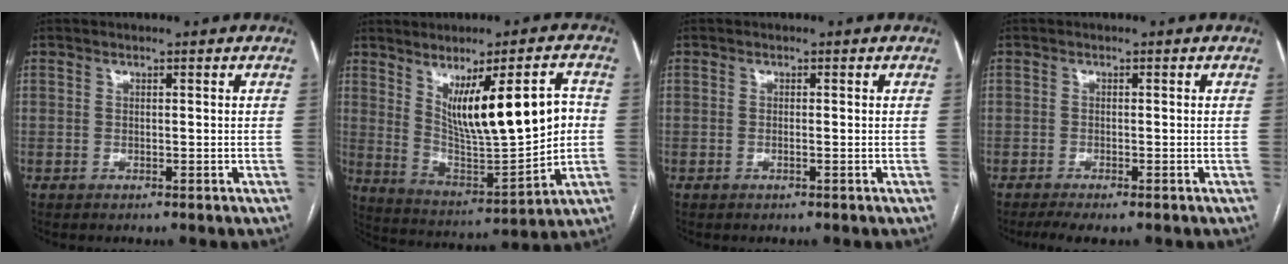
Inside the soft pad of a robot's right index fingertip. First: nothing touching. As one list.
[{"total": 16.0, "force": [3.4, 3.5, 15.3], "torque": [-0.247, -0.003, 0.074]}, {"total": 0.5, "force": [-0.2, 0.0, 0.5], "torque": [-0.009, 0.001, -0.003]}, {"total": 3.5, "force": [-2.6, 0.8, 2.2], "torque": [-0.037, -0.008, -0.039]}]